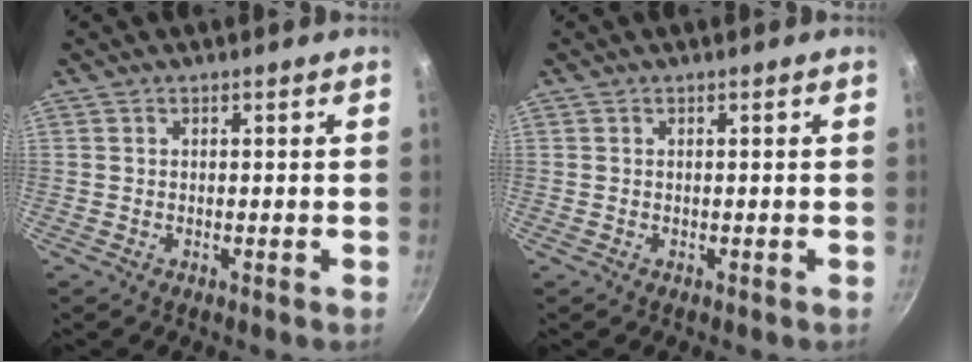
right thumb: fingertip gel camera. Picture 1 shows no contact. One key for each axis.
{"total": 0.0}